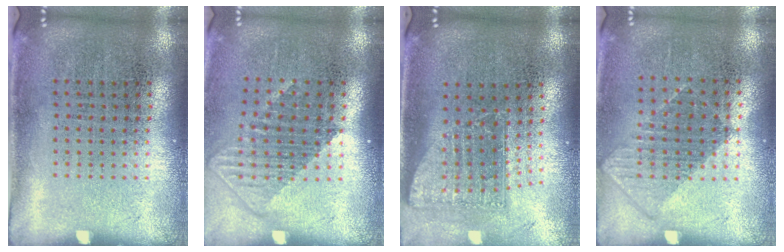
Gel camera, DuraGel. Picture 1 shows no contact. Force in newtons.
{"total": 1.3, "press": 1.0, "slide": 0.8}
{"total": 1.8, "press": 1.3, "slide": 1.2}
{"total": 0.8, "press": 0.6, "slide": 0.4}